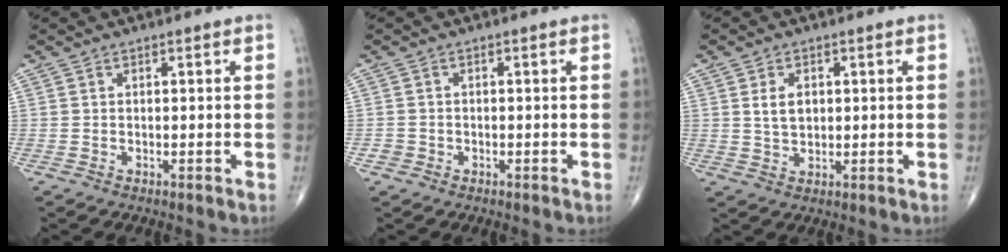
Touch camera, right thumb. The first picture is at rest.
{"total": 1.4, "force": [-0.6, 1.2, 0.2], "torque": [0.000, 0.005, -0.014]}
{"total": 4.1, "force": [0.9, 2.7, 2.8], "torque": [-0.042, -0.005, 0.021]}